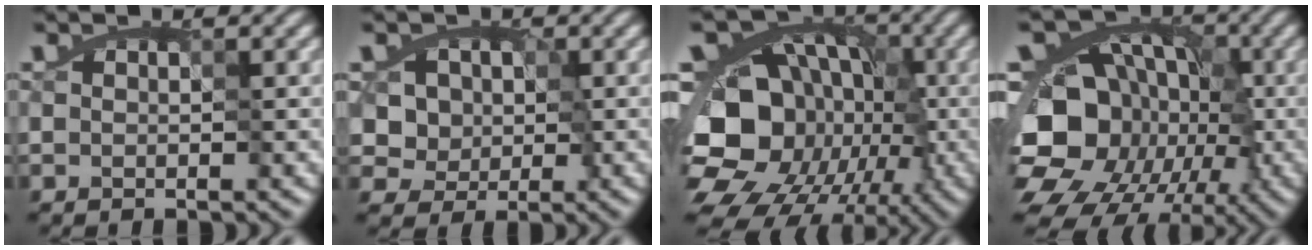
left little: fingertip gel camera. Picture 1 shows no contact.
{"total": 5.1, "force": [0.0, 4.6, 2.2], "torque": [-0.015, 0.008, -0.008]}
{"total": 20.5, "force": [-7.0, 17.6, 7.8], "torque": [-0.160, -0.006, -0.145]}
{"total": 18.5, "force": [-6.2, 16.3, 6.1], "torque": [-0.129, 0.002, -0.138]}